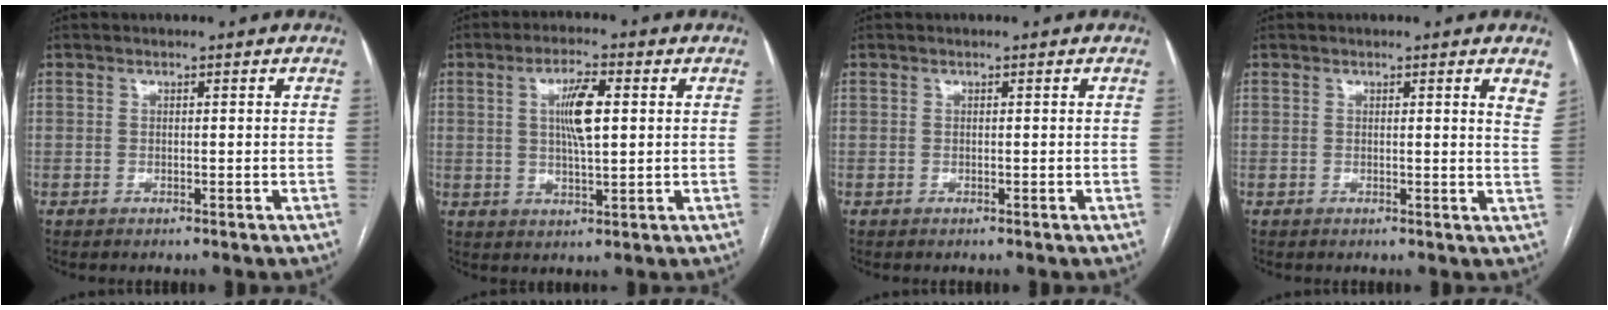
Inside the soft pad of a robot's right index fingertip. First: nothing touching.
{"total": 6.6, "force": [1.4, 1.2, 6.3], "torque": [-0.118, 0.006, 0.026]}
{"total": 0.0}
{"total": 3.7, "force": [2.5, 0.2, 2.6], "torque": [-0.030, -0.010, 0.012]}